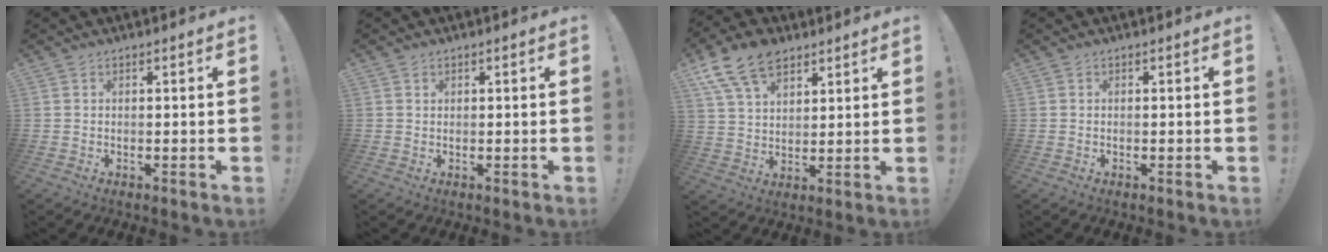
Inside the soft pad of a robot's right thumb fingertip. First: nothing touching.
{"total": 0.7, "force": [0.4, 0.6, 0.0], "torque": [-0.001, -0.001, 0.007]}
{"total": 13.7, "force": [8.2, 8.2, 7.2], "torque": [-0.122, -0.036, 0.156]}
{"total": 0.0}